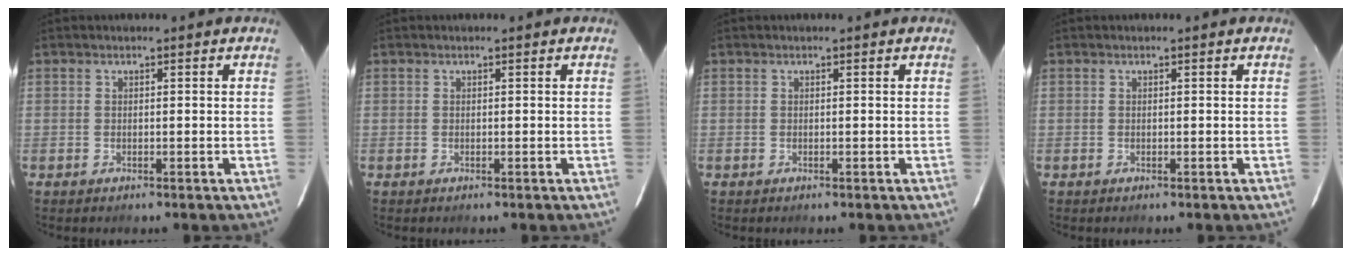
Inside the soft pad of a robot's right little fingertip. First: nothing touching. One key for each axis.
{"total": 0.0}
{"total": 0.0}
{"total": 0.0}